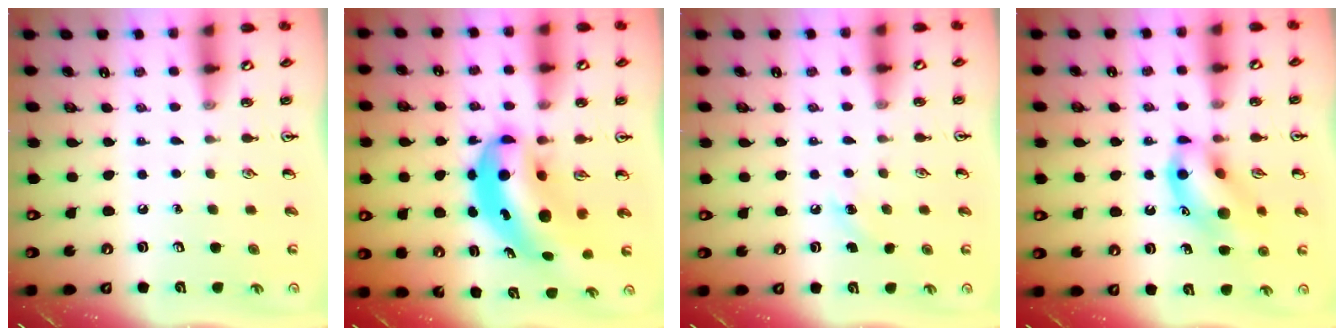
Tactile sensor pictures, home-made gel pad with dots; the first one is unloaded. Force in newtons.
{"total": 9.5, "press": 9.1, "slide": 2.5}
{"total": 4.0, "press": 3.8, "slide": 1.5}
{"total": 12.6, "press": 12.5, "slide": 1.5}